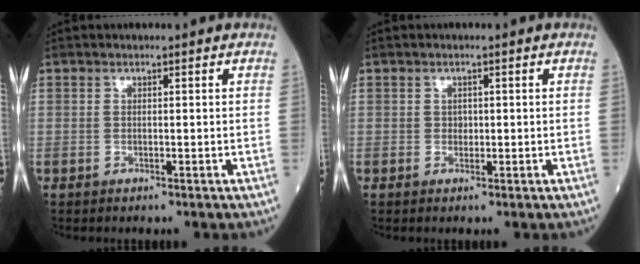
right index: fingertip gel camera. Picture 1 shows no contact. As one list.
[{"total": 0.8, "force": [0.2, 0.7, 0.3], "torque": [-0.004, 0.004, 0.005]}]